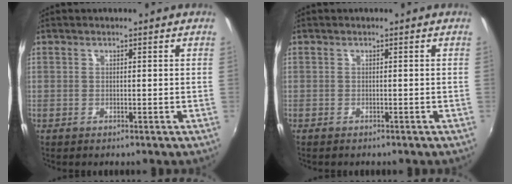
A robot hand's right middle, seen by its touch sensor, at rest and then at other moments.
{"total": 1.1, "force": [-0.9, 0.4, 0.3], "torque": [-0.010, -0.003, -0.015]}